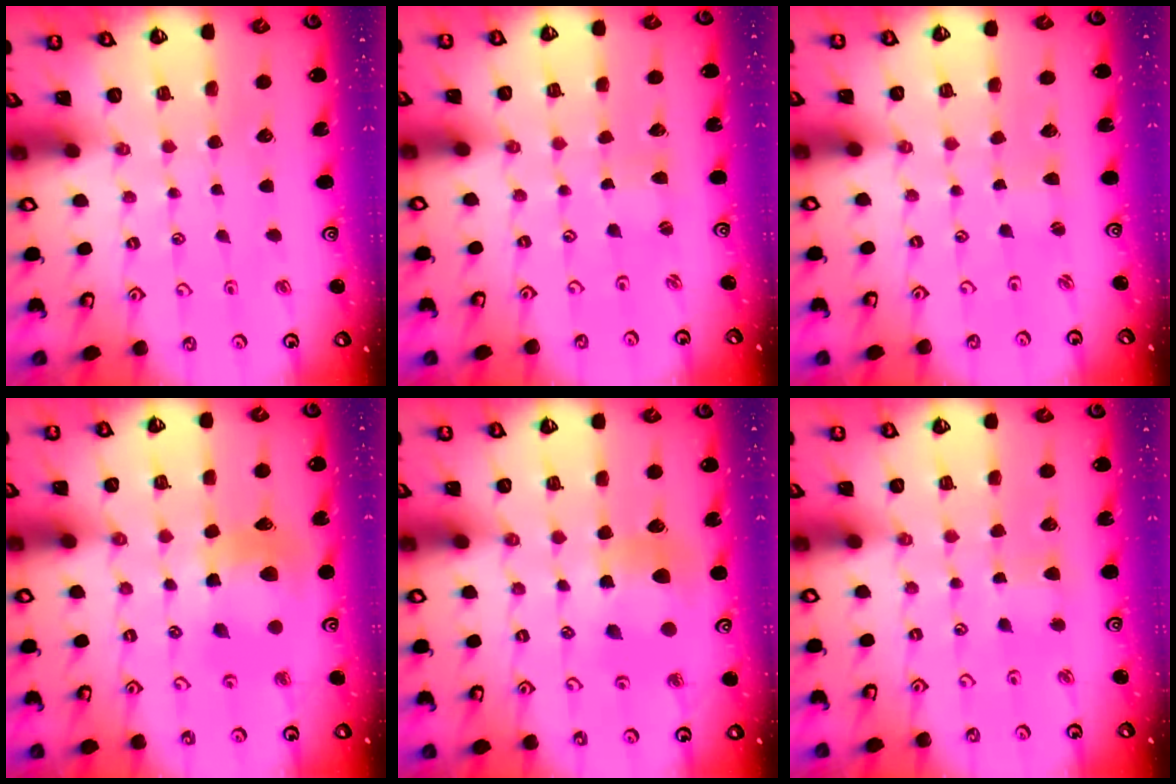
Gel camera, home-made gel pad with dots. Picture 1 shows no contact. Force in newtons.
{"total": 1.8, "press": 1.7, "slide": 0.3}
{"total": 0.9, "press": 0.8, "slide": 0.2}
{"total": 12.0, "press": 11.9, "slide": 1.7}
{"total": 9.0, "press": 8.9, "slide": 1.0}
{"total": 3.3, "press": 3.3, "slide": 0.3}